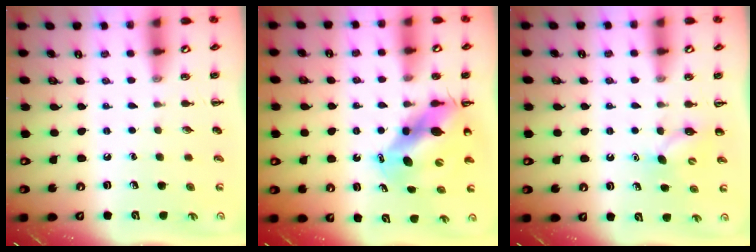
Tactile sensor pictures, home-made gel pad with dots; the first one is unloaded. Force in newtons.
{"total": 10.6, "press": 10.2, "slide": 3.0}
{"total": 4.1, "press": 3.9, "slide": 1.2}